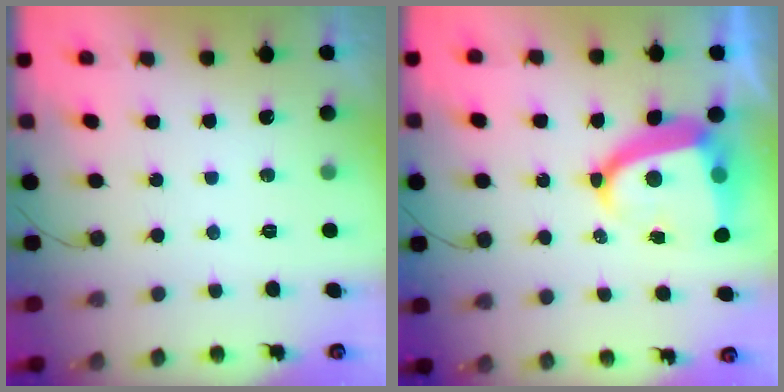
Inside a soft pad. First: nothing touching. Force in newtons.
{"total": 14.3, "press": 14.2, "slide": 1.8}